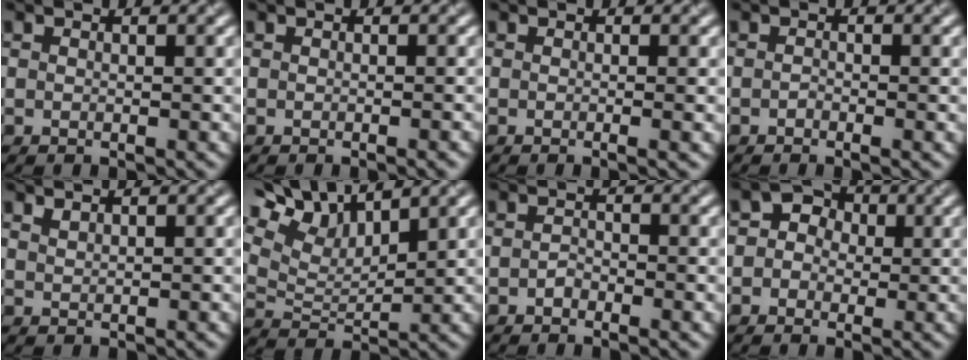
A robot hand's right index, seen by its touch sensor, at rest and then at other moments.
{"total": 1.1, "force": [-0.5, 0.3, 0.9], "torque": [-0.005, 0.000, -0.010]}
{"total": 1.6, "force": [-0.3, 0.5, 1.4], "torque": [-0.013, -0.005, -0.012]}
{"total": 0.7, "force": [-0.5, 0.2, 0.5], "torque": [-0.009, -0.002, -0.009]}
{"total": 0.7, "force": [0.6, 0.1, 0.2], "torque": [-0.004, 0.000, 0.015]}
{"total": 9.5, "force": [7.0, 3.7, 5.3], "torque": [-0.124, 0.026, 0.109]}
{"total": 1.1, "force": [-0.7, 0.5, 0.7], "torque": [-0.014, 0.001, -0.014]}
{"total": 2.9, "force": [0.2, 2.6, 1.1], "torque": [0.007, 0.011, -0.017]}